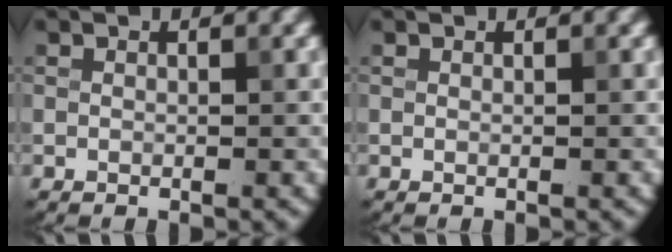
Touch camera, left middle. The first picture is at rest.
{"total": 0.0}